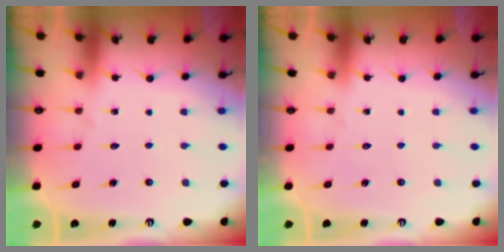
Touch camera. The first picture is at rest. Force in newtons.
{"total": 0.0}